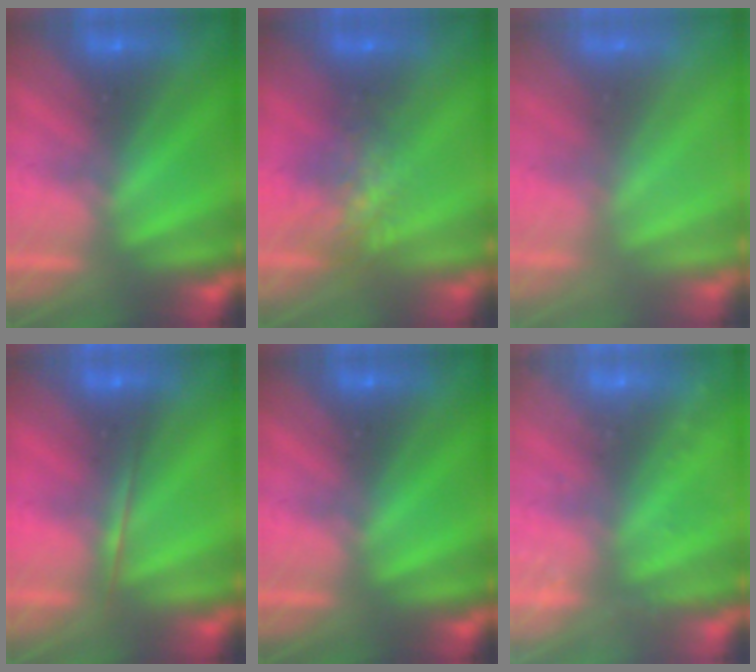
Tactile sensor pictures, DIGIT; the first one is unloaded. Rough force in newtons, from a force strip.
{"total": 5.8}
{"total": 3.3}
{"total": 1.7}
{"total": 0.0}
{"total": 2.7}